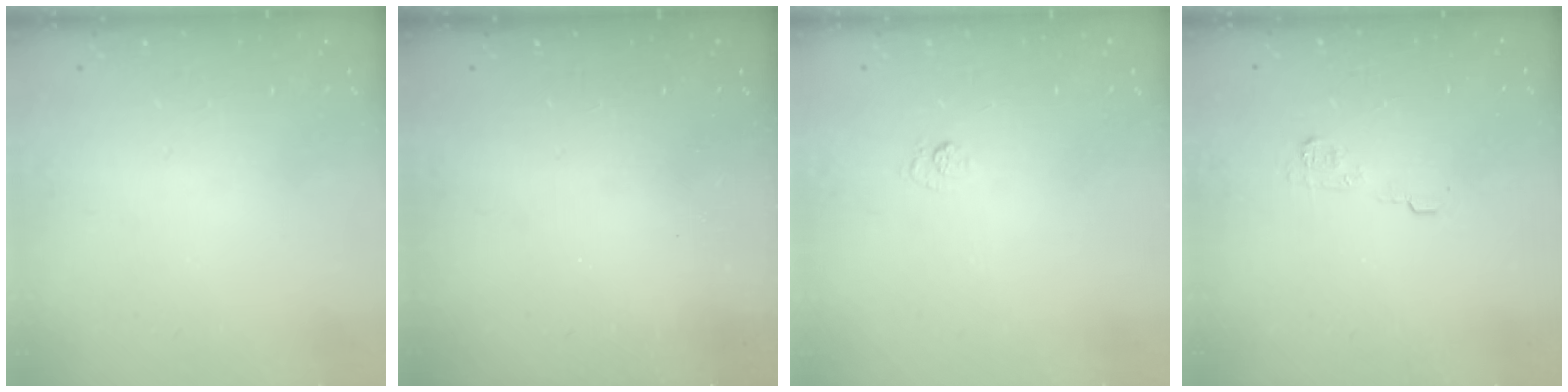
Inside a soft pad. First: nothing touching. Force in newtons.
{"total": 2.4, "press": 2.2, "slide": 0.8}
{"total": 5.6, "press": 5.4, "slide": 1.4}
{"total": 6.2, "press": 6.2, "slide": 0.5}